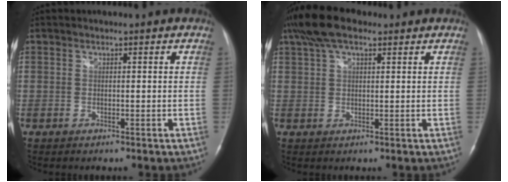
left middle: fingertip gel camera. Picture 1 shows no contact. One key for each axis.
{"total": 7.7, "fx": 5.1, "fy": 2.9, "fz": 5.0, "tx": -0.106, "ty": 0.032, "tz": 0.094}